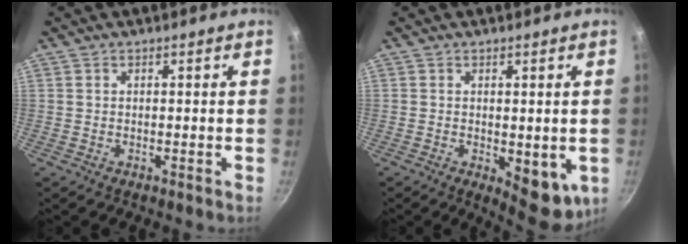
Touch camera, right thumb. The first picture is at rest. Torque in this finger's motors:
{"motor_torque": [-0.32, 0.51, -0.01, 0.02, 0.04]}